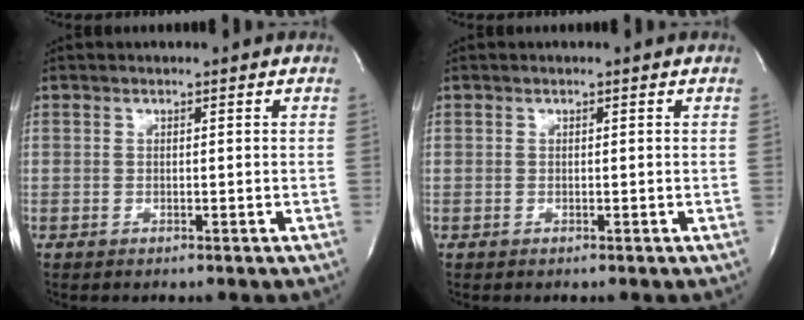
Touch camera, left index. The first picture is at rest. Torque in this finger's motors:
{"motor_torque": [-0.04, 0.04, 0.01, 0.00]}